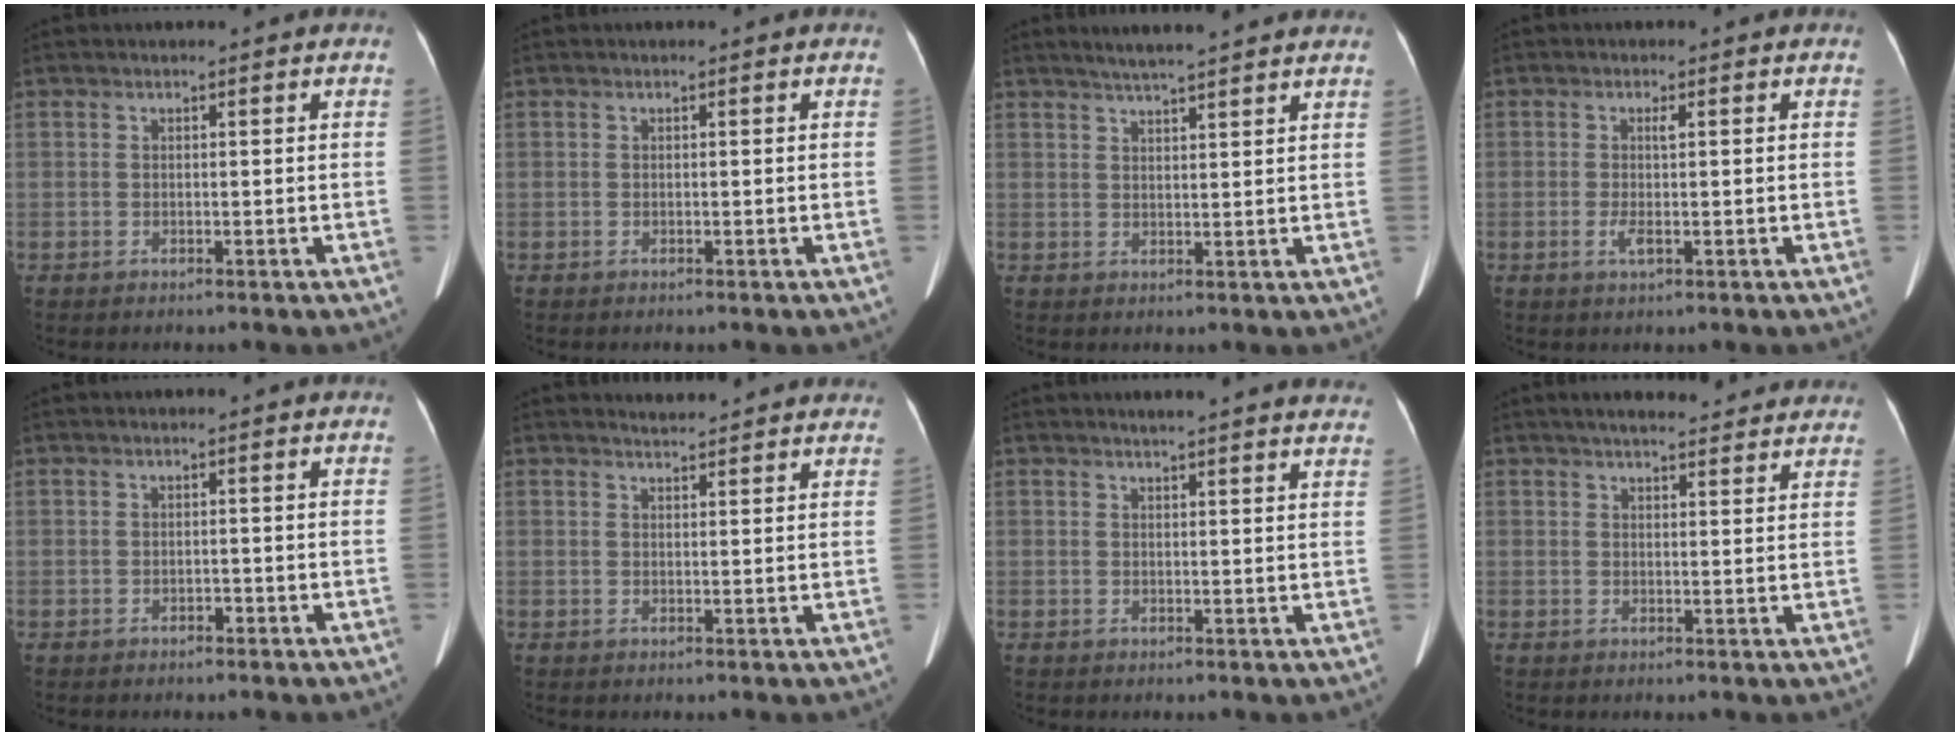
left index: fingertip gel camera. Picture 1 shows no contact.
{"total": 0.0}
{"total": 8.4, "force": [7.4, 0.2, 4.0], "torque": [-0.061, 0.024, 0.096]}
{"total": 2.5, "force": [-0.3, 0.5, 2.4], "torque": [-0.051, -0.002, -0.003]}
{"total": 0.6, "force": [-0.4, 0.3, 0.3], "torque": [-0.006, 0.001, -0.006]}
{"total": 4.9, "force": [4.8, 0.6, 0.8], "torque": [-0.014, 0.016, 0.049]}
{"total": 13.5, "force": [12.6, 0.9, 4.9], "torque": [-0.054, -0.005, 0.136]}
{"total": 13.4, "force": [12.0, 2.8, 5.3], "torque": [-0.055, 0.028, 0.142]}